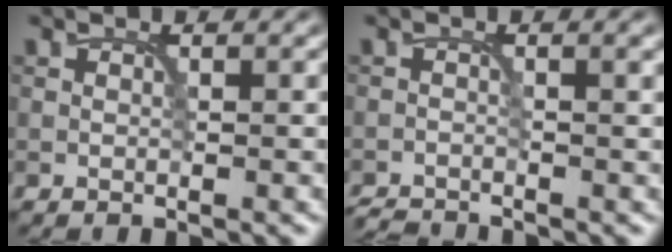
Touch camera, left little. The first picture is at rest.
{"total": 2.4, "force": [-2.1, 0.5, 1.1], "torque": [-0.016, -0.007, -0.047]}